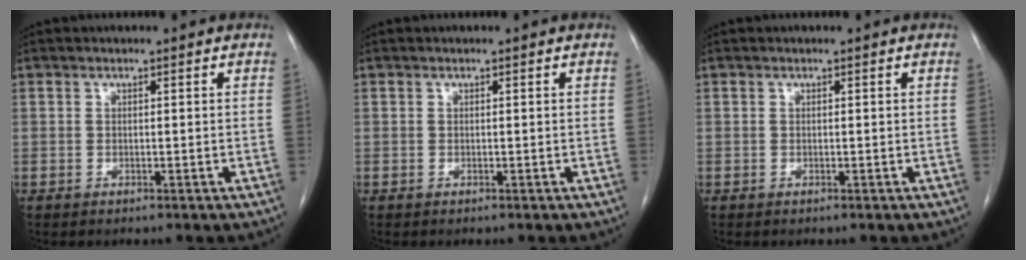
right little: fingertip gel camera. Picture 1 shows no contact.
{"total": 0.0}
{"total": 0.0}